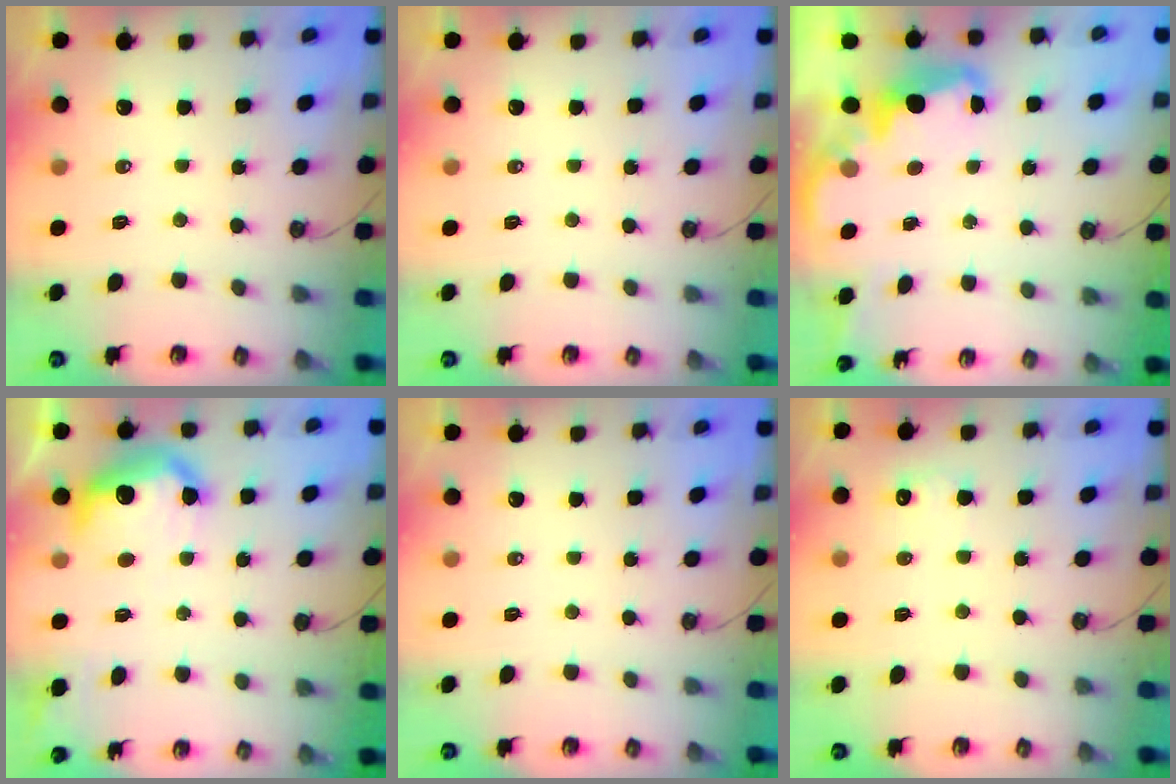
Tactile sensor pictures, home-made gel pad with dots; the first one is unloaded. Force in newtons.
{"total": 0.0}
{"total": 2.8, "press": 2.7, "slide": 0.7}
{"total": 11.9, "press": 11.9, "slide": 0.5}
{"total": 0.0}
{"total": 5.4, "press": 5.3, "slide": 1.2}